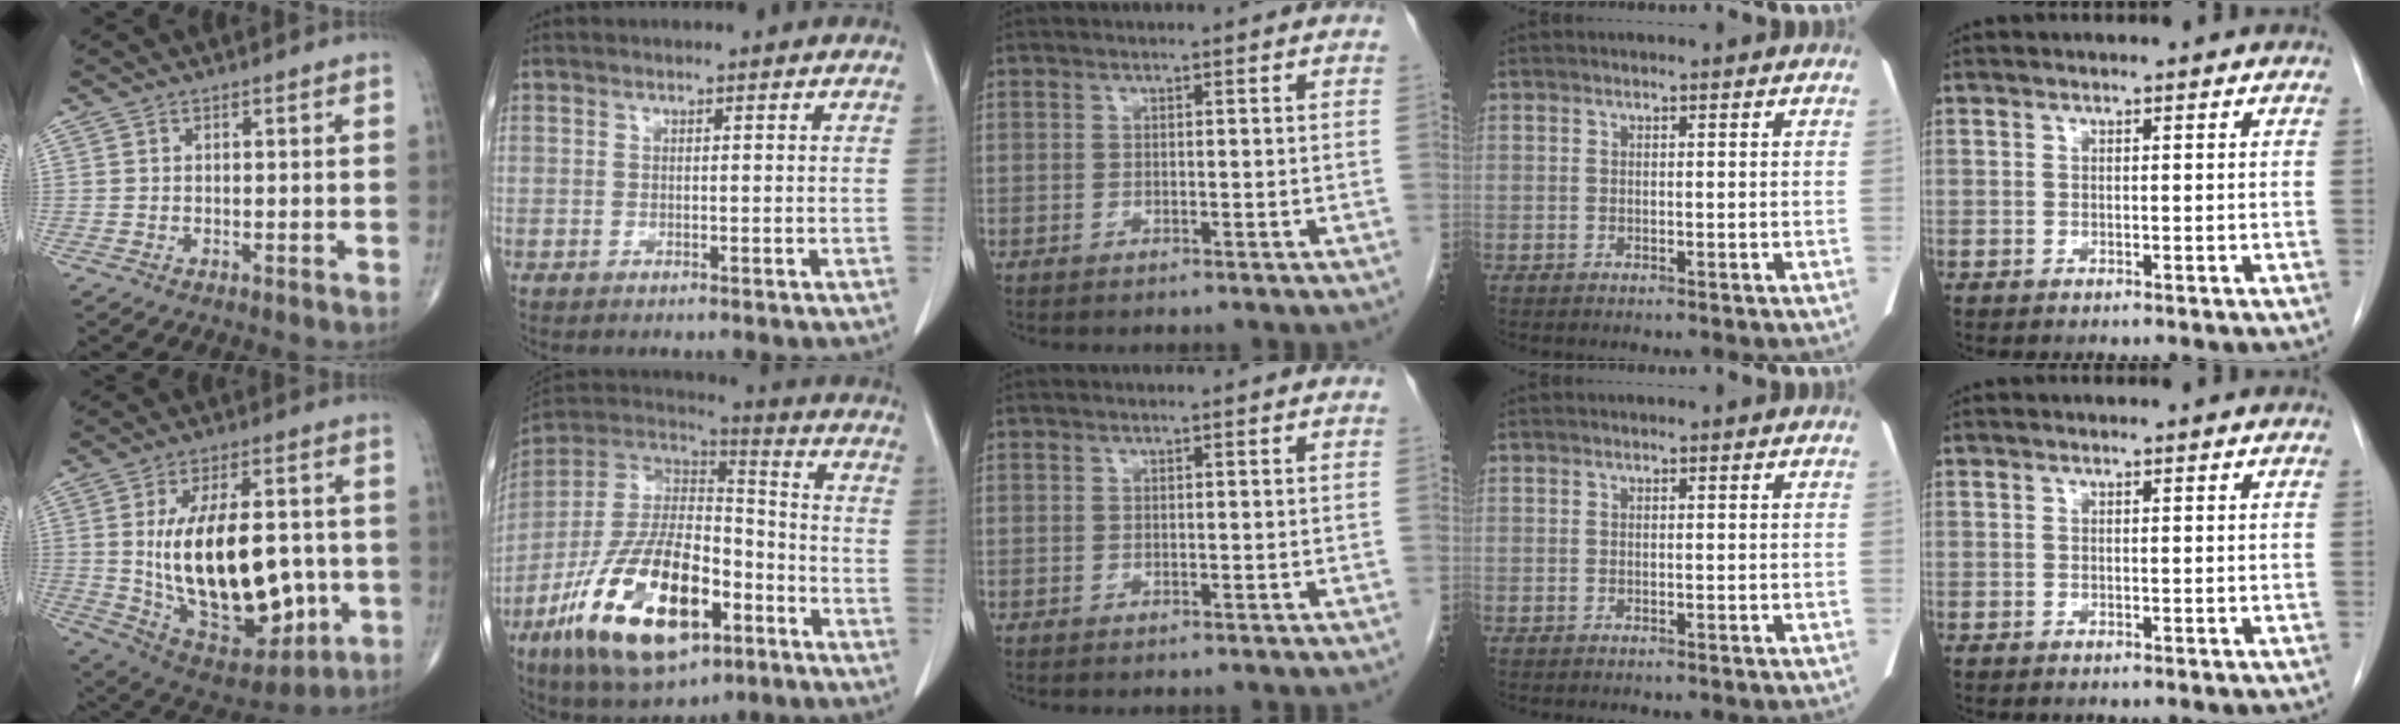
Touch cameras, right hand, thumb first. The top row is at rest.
{"thumb": {"total": 25.1, "force": [-1.6, 13.3, 21.2], "torque": [-0.328, 0.001, 0.007]}, "index": {"total": 23.0, "force": [-10.5, 9.6, 18.1], "torque": [-0.367, -0.013, -0.178]}}